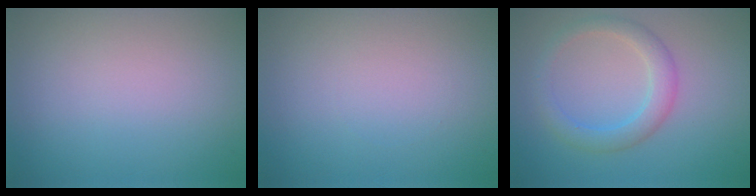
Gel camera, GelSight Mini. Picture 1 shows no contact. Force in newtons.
{"total": 0.0}
{"total": 2.9, "press": 2.9, "slide": 0.1}